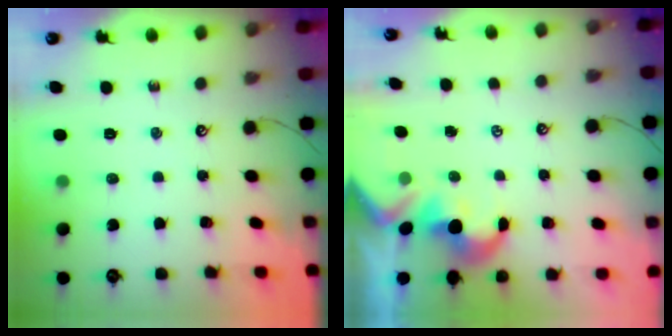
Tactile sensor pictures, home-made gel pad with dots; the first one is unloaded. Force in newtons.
{"total": 1.7, "press": 1.4, "slide": 1.0}